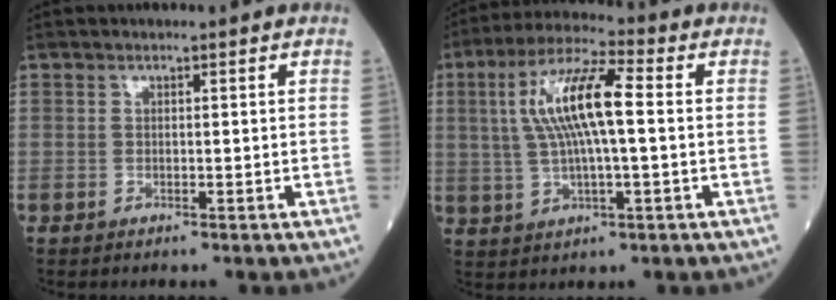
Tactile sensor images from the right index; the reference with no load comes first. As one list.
[{"total": 11.6, "force": [1.5, 1.9, 11.3], "torque": [-0.226, 0.020, 0.027]}]